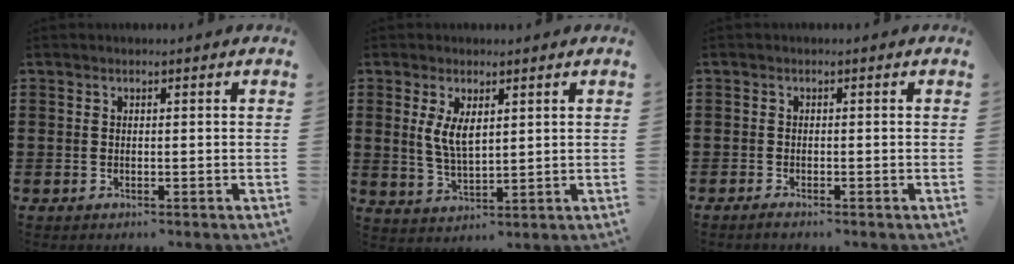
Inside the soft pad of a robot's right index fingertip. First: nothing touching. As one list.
[{"total": 4.7, "force": [1.4, 2.1, 4.0], "torque": [-0.083, 0.004, 0.024]}, {"total": 0.9, "force": [-0.8, 0.0, 0.2], "torque": [-0.008, -0.007, -0.015]}]